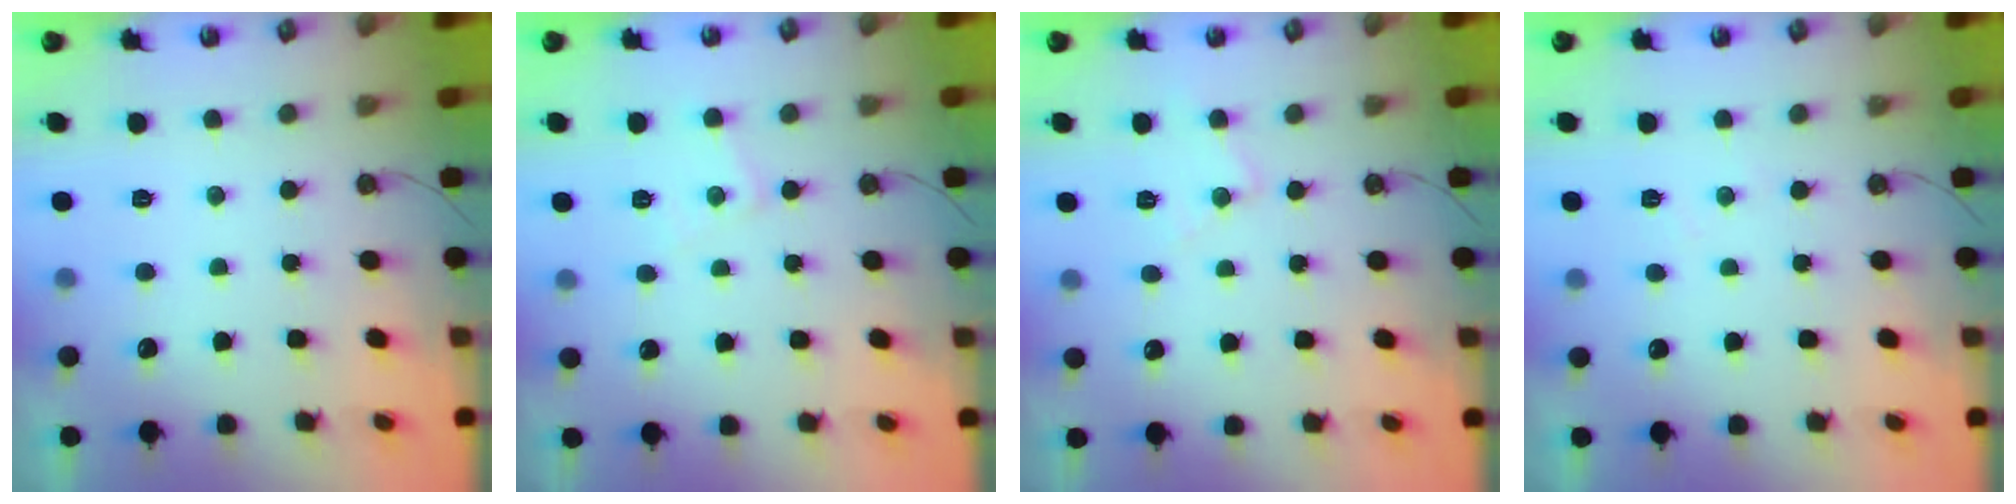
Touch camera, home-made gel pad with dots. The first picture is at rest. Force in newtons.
{"total": 5.7, "press": 5.7, "slide": 0.3}
{"total": 6.8, "press": 6.8, "slide": 0.4}
{"total": 4.7, "press": 4.7, "slide": 0.6}